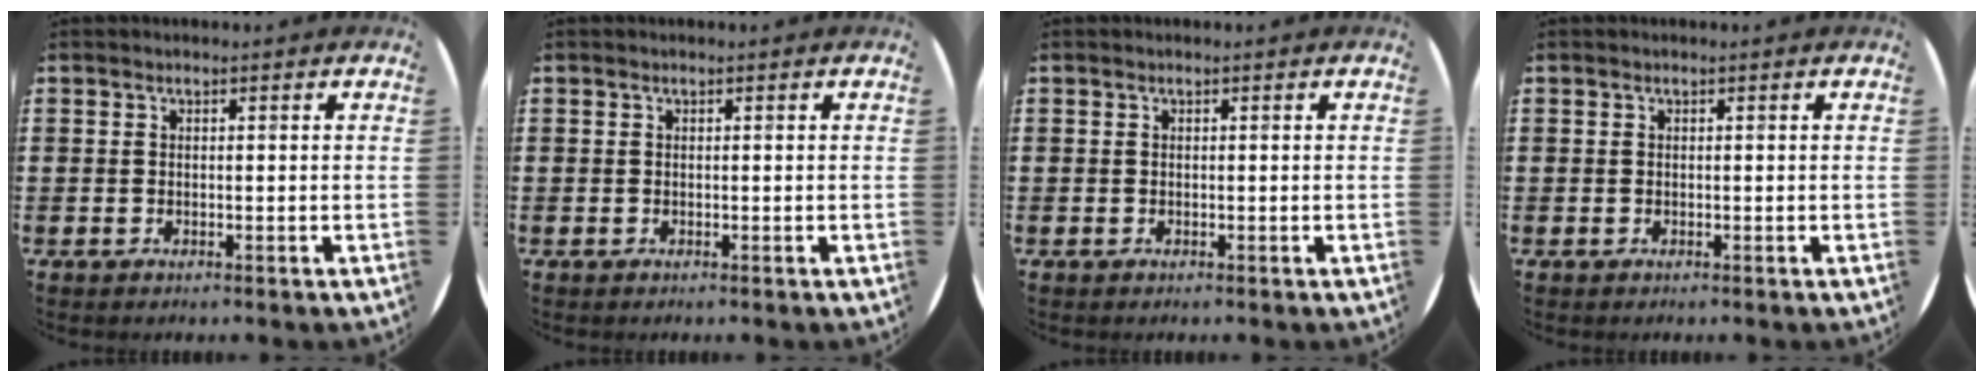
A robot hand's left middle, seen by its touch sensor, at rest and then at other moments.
{"total": 0.0}
{"total": 0.0}
{"total": 0.0}